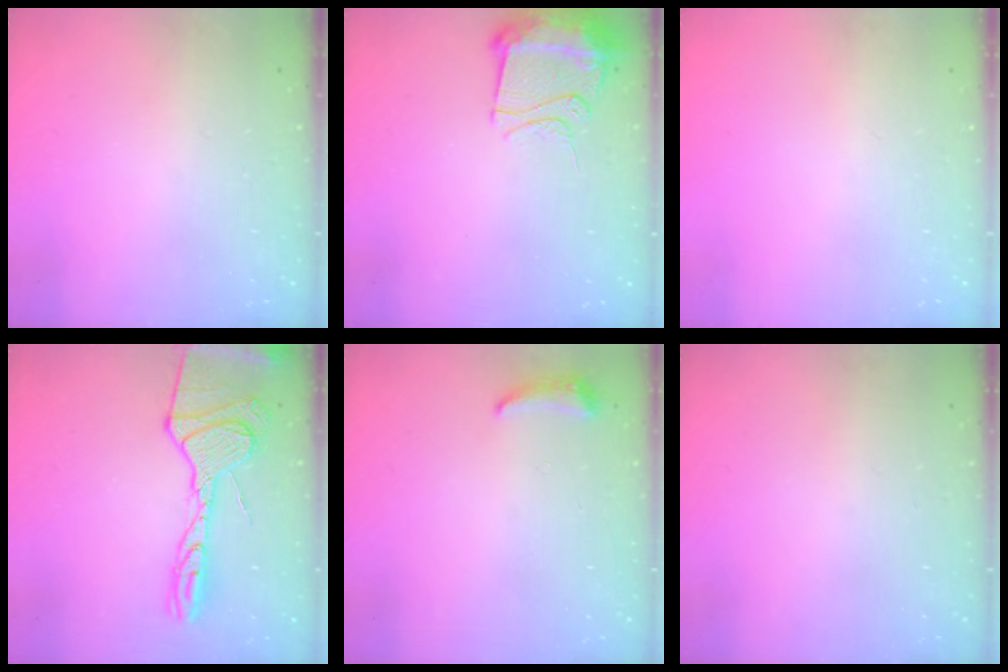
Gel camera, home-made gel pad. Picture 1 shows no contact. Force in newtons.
{"total": 10.8, "press": 10.7, "slide": 1.1}
{"total": 0.0}
{"total": 18.9, "press": 18.8, "slide": 1.9}
{"total": 4.3, "press": 4.2, "slide": 0.9}
{"total": 0.0}